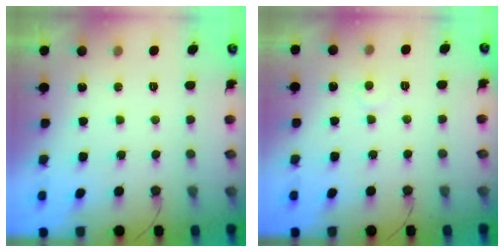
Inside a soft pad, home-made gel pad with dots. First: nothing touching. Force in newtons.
{"total": 4.8, "press": 4.7, "slide": 0.4}